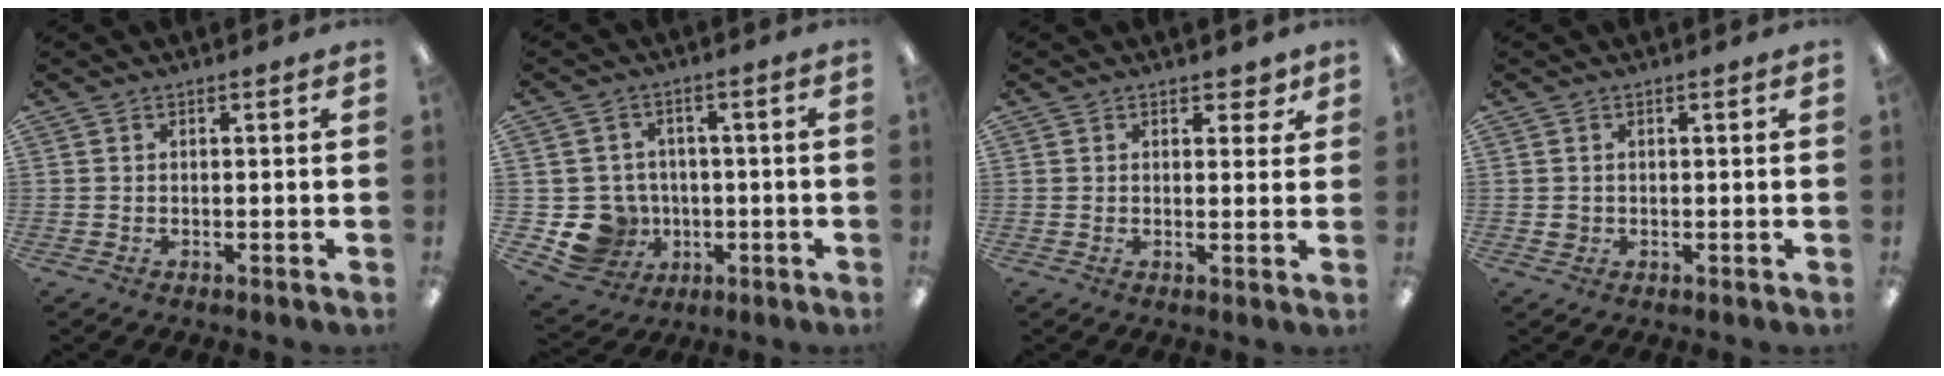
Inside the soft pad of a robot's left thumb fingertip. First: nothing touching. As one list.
[{"total": 9.8, "force": [-2.2, 9.2, 2.5], "torque": [-0.073, 0.015, -0.030]}, {"total": 3.2, "force": [2.1, 1.9, 1.5], "torque": [-0.008, -0.004, 0.034]}, {"total": 1.4, "force": [0.4, 1.4, 0.2], "torque": [-0.007, 0.004, 0.006]}]